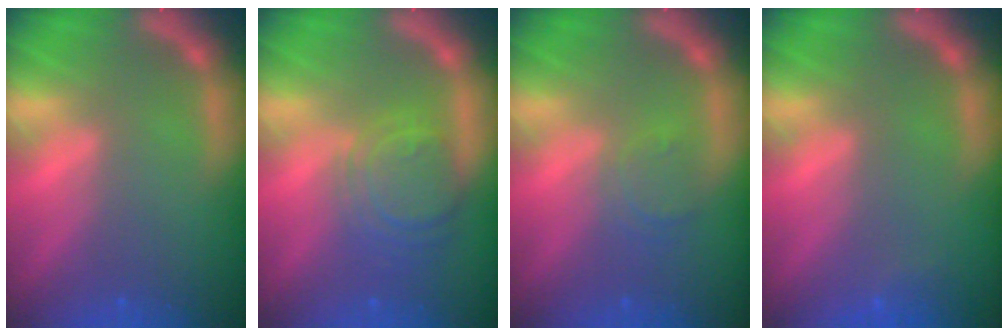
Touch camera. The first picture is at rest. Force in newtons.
{"total": 6.0}
{"total": 2.4}
{"total": 0.9}